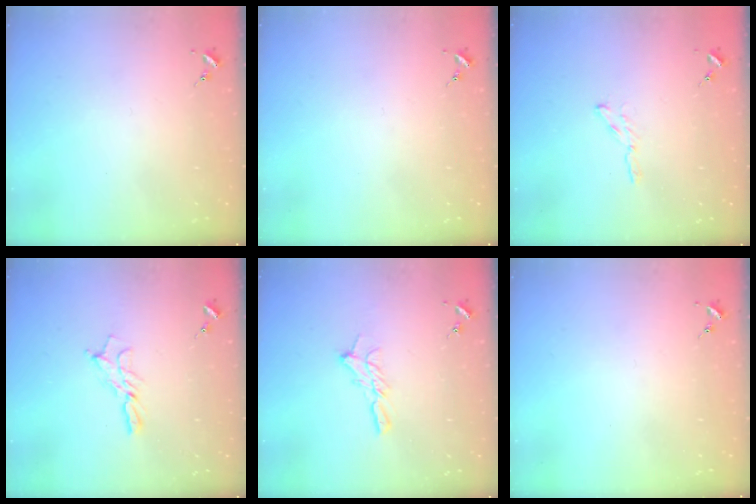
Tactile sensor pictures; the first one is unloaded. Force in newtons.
{"total": 0.0}
{"total": 2.4, "press": 2.4, "slide": 0.2}
{"total": 8.7, "press": 8.6, "slide": 0.6}
{"total": 9.2, "press": 9.1, "slide": 0.7}
{"total": 0.0}